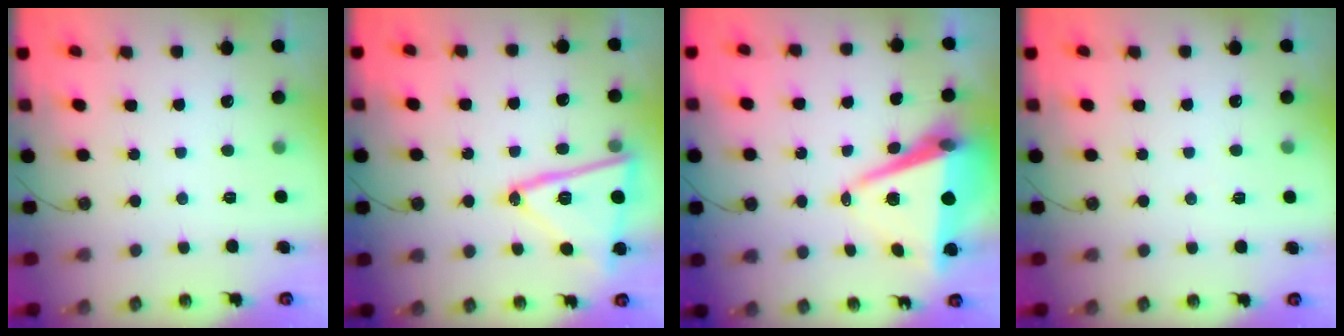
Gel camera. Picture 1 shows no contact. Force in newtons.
{"total": 18.5, "press": 18.4, "slide": 1.1}
{"total": 10.0, "press": 9.1, "slide": 4.3}
{"total": 3.4, "press": 2.6, "slide": 2.1}